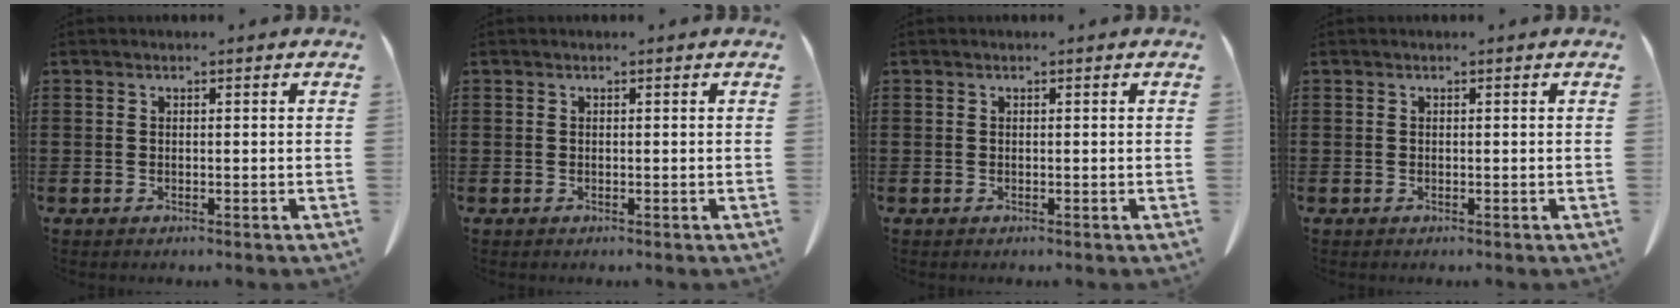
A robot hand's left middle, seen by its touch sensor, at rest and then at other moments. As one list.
[{"total": 0.0}, {"total": 0.0}, {"total": 0.0}]